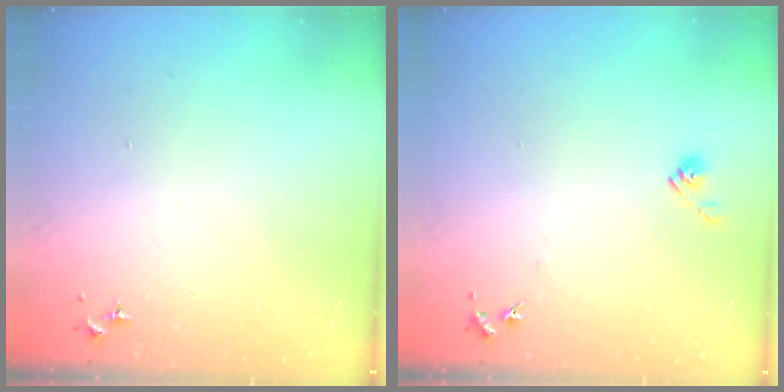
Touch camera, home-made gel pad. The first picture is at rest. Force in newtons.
{"total": 6.2, "press": 6.2, "slide": 0.5}